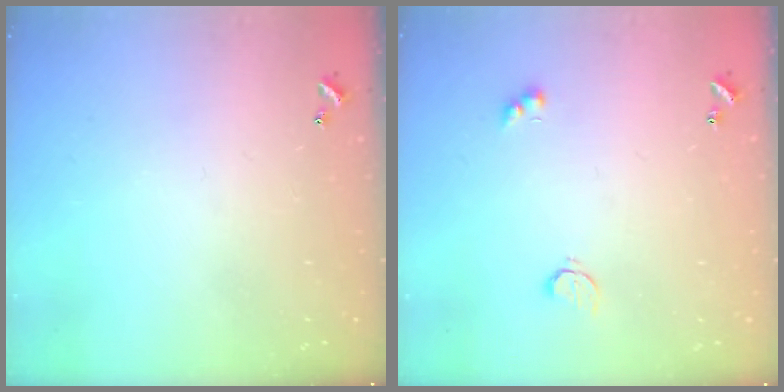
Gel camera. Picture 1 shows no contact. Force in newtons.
{"total": 2.5, "press": 2.4, "slide": 0.5}